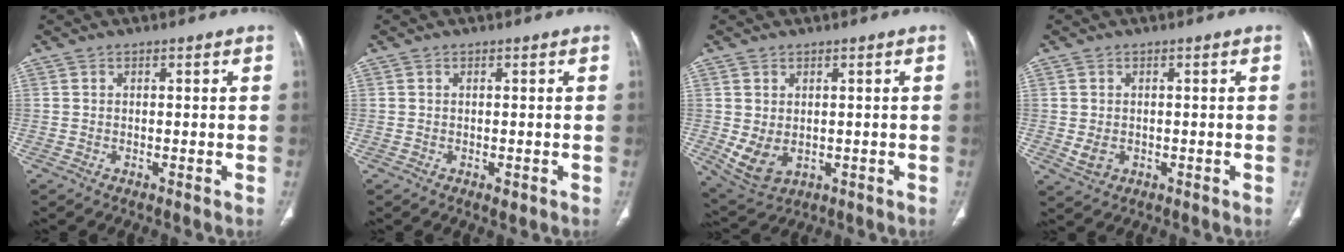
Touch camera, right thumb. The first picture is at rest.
{"total": 1.1, "force": [-0.4, 0.6, 0.9], "torque": [-0.011, 0.000, 0.000]}
{"total": 6.2, "force": [-0.4, 4.4, 4.4], "torque": [-0.081, -0.005, 0.017]}
{"total": 2.7, "force": [-0.3, 2.2, 1.5], "torque": [-0.028, 0.000, 0.004]}